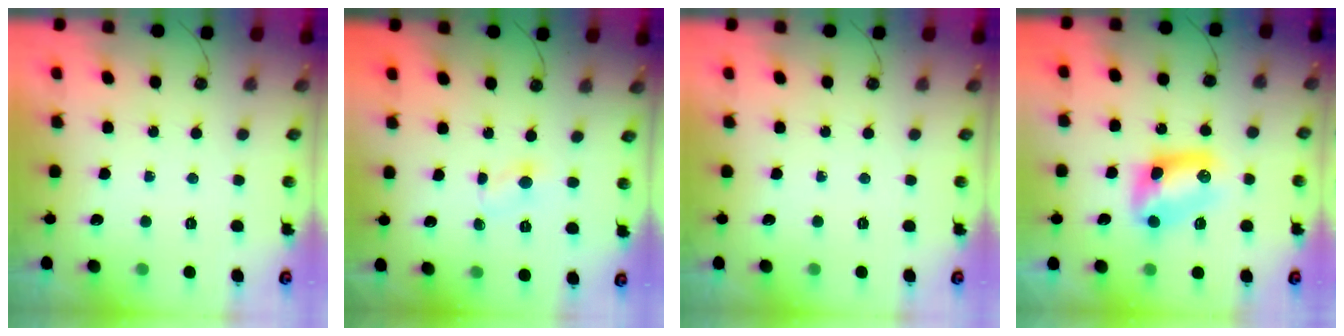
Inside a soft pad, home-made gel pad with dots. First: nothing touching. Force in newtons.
{"total": 2.1, "press": 2.1, "slide": 0.2}
{"total": 0.0}
{"total": 8.9, "press": 8.9, "slide": 0.2}